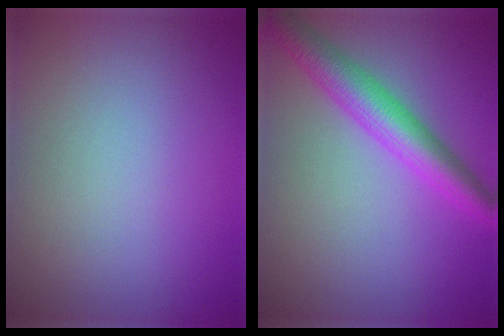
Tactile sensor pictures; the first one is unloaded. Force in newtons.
{"total": 5.0, "press": 5.0, "slide": 0.1}